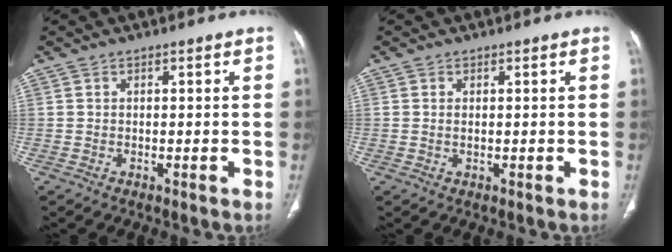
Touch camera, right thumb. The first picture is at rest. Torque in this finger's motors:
{"motor_torque": [-0.23, 0.08, -0.22, 0.48, -0.02]}